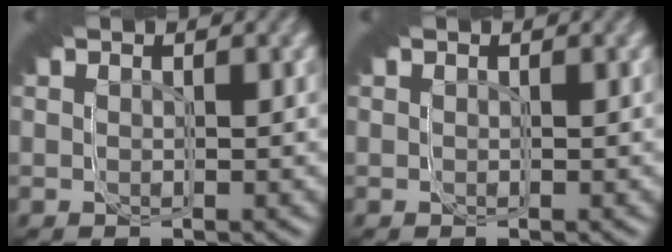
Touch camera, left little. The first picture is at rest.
{"total": 0.0}